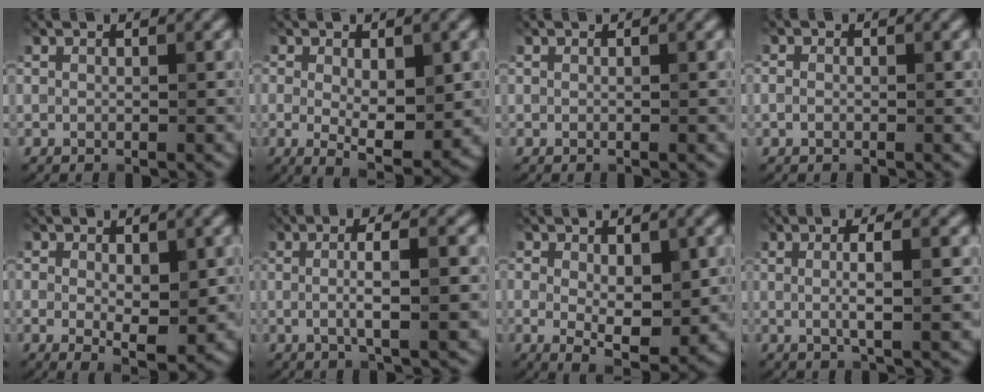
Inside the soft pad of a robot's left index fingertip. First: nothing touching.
{"total": 5.3, "force": [-0.1, 2.3, 4.8], "torque": [-0.076, -0.009, 0.002]}
{"total": 0.0}
{"total": 0.9, "force": [-0.3, 0.7, 0.5], "torque": [-0.011, 0.000, -0.007]}
{"total": 4.2, "force": [-0.2, 2.0, 3.7], "torque": [-0.056, -0.008, 0.003]}
{"total": 5.1, "force": [0.0, 1.2, 5.0], "torque": [-0.083, 0.002, -0.002]}
{"total": 5.7, "force": [-0.2, 2.8, 5.0], "torque": [-0.079, -0.010, 0.002]}
{"total": 4.1, "force": [0.2, 1.0, 4.0], "torque": [-0.064, 0.001, 0.004]}